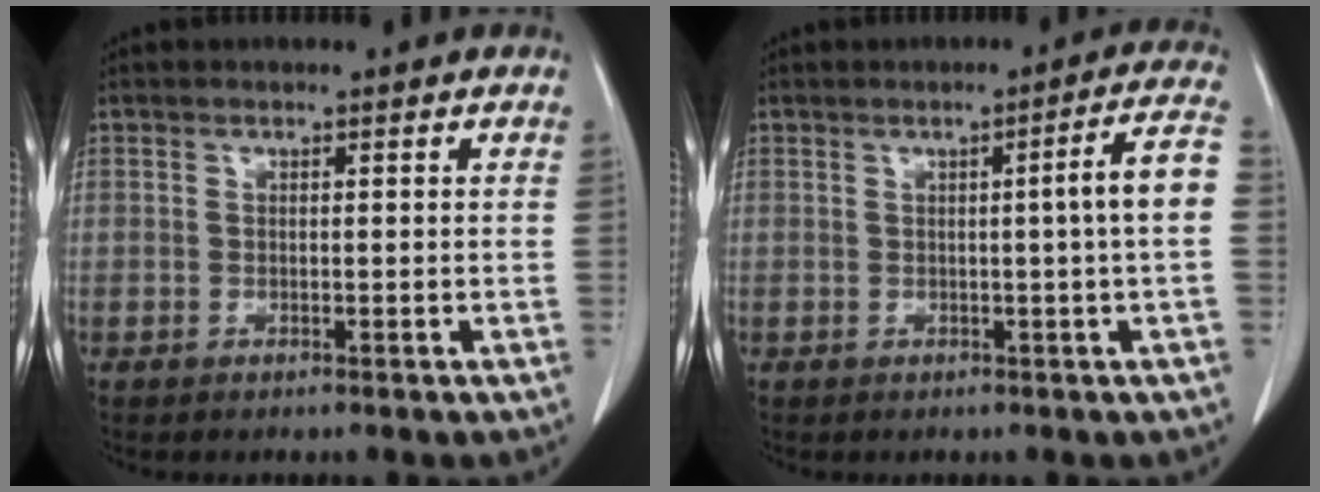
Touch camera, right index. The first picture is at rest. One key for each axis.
{"total": 6.0, "fx": -0.1, "fy": -1.1, "fz": 5.9, "tx": -0.075, "ty": 0.006, "tz": -0.002}